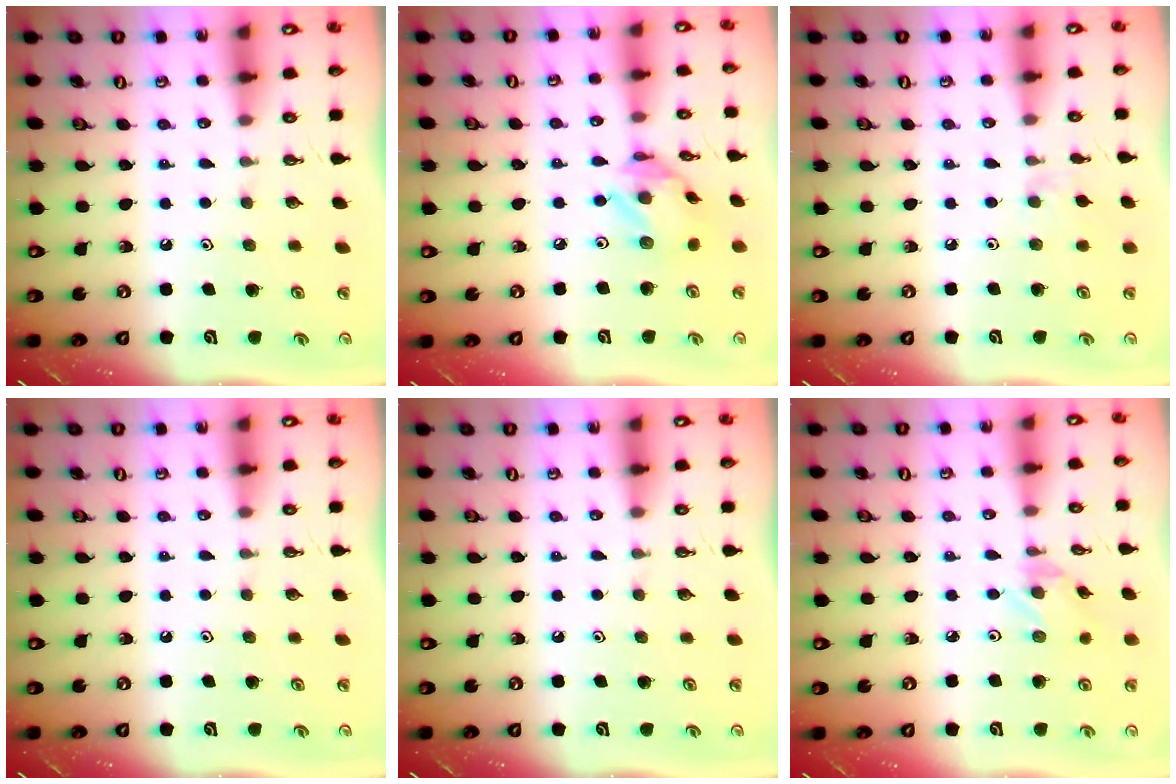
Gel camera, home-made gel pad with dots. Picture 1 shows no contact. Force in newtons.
{"total": 10.3, "press": 10.3, "slide": 0.8}
{"total": 2.0, "press": 1.9, "slide": 0.5}
{"total": 0.0}
{"total": 0.0}
{"total": 1.3, "press": 1.3, "slide": 0.0}